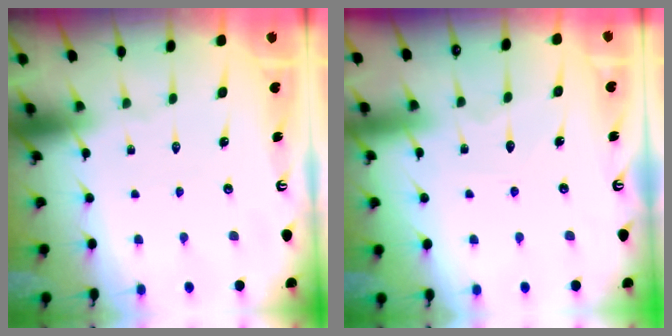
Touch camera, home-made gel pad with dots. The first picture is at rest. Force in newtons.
{"total": 5.9, "press": 5.9, "slide": 0.5}